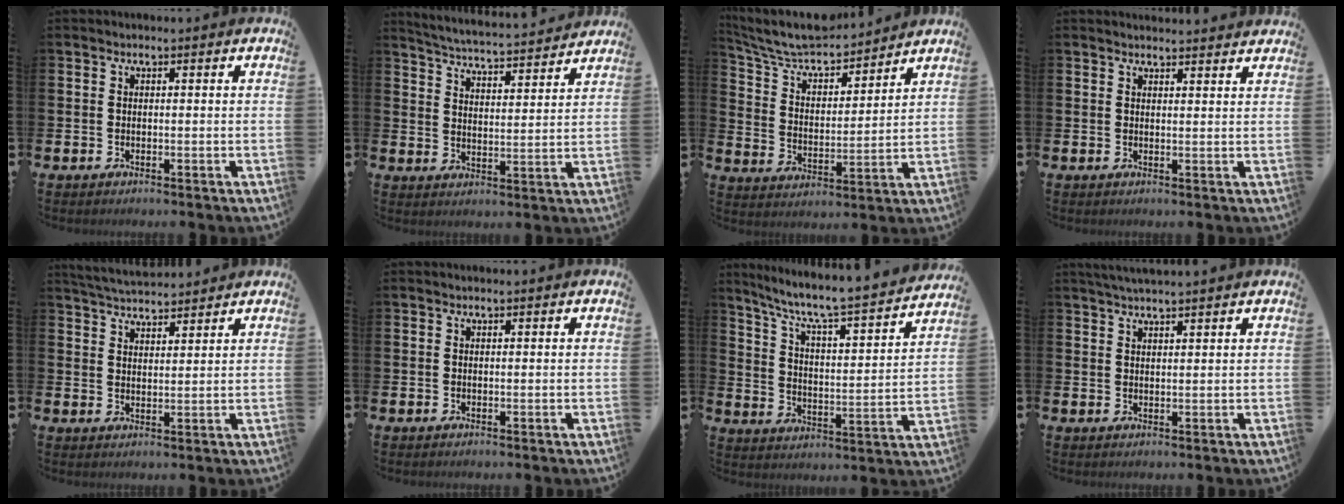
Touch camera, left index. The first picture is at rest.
{"total": 5.1, "force": [5.1, 0.2, 0.6], "torque": [-0.034, -0.043, 0.086]}
{"total": 8.4, "force": [7.9, 1.8, 2.2], "torque": [-0.086, -0.056, 0.141]}
{"total": 2.1, "force": [2.1, 0.1, -0.1], "torque": [0.011, -0.016, 0.037]}
{"total": 4.4, "force": [4.4, 0.4, 0.1], "torque": [-0.015, -0.023, 0.080]}
{"total": 0.0}
{"total": 7.3, "force": [6.5, 0.6, 3.2], "torque": [-0.093, -0.054, 0.104]}
{"total": 2.8, "force": [2.7, -0.2, 0.5], "torque": [-0.010, -0.009, 0.050]}